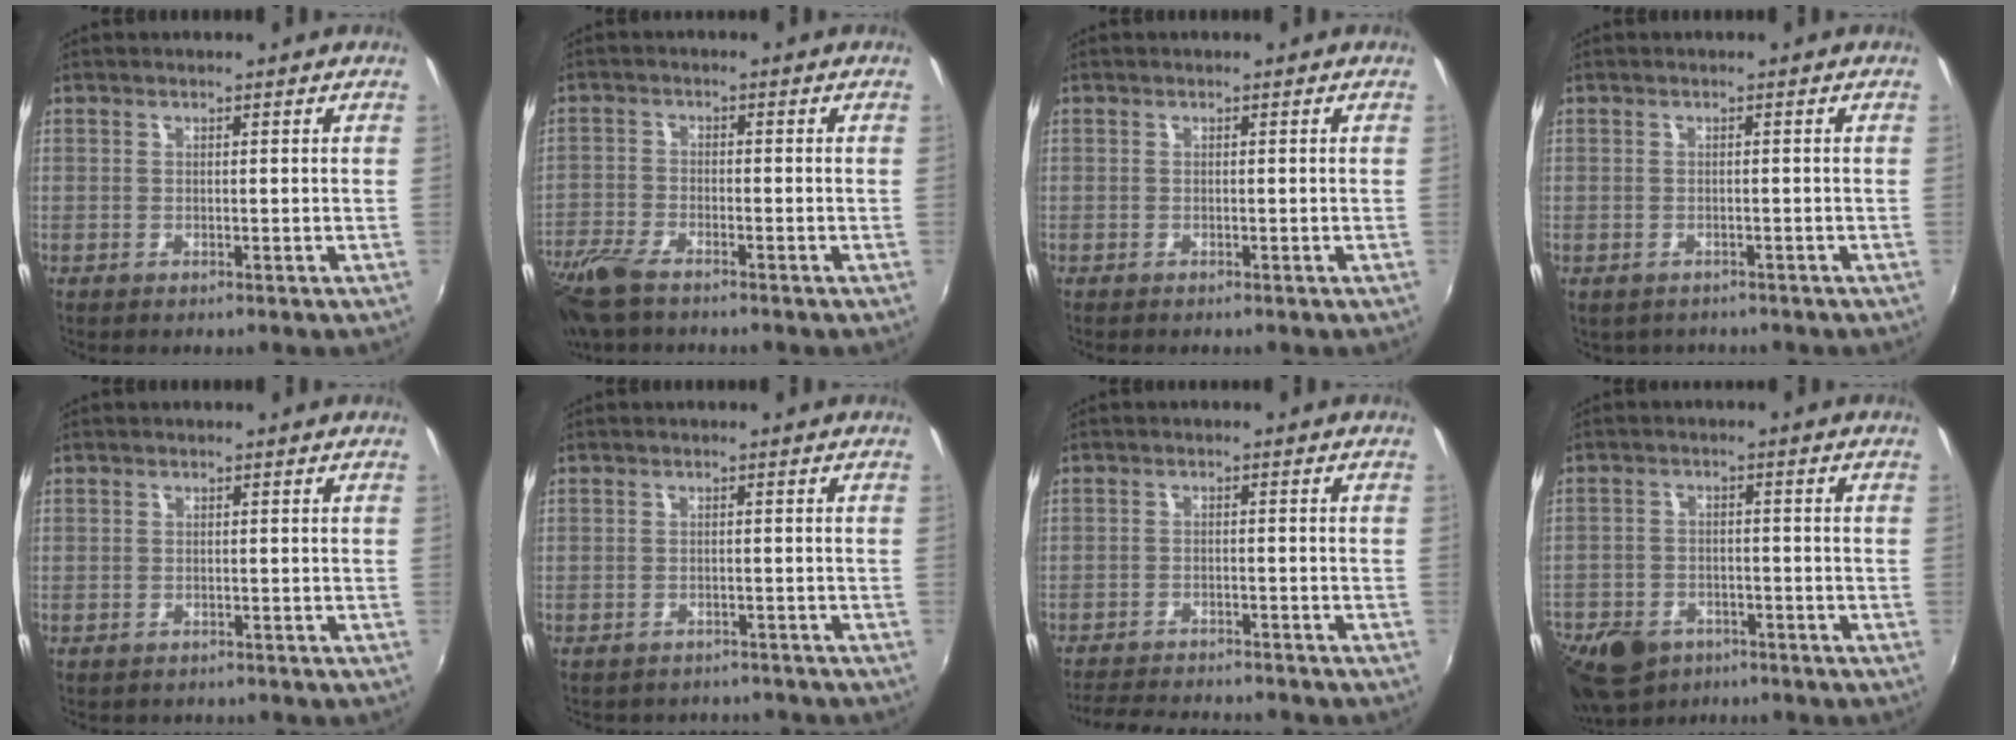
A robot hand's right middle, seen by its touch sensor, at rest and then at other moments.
{"total": 9.9, "force": [-7.7, 3.1, 5.5], "torque": [-0.143, -0.033, -0.153]}
{"total": 0.0}
{"total": 2.0, "force": [-1.4, 1.3, 0.4], "torque": [-0.013, -0.008, -0.017]}
{"total": 1.3, "force": [-0.7, 1.0, -0.1], "torque": [-0.003, 0.001, -0.009]}
{"total": 4.3, "force": [-3.5, 2.5, 0.4], "torque": [-0.008, 0.008, -0.047]}
{"total": 10.9, "force": [-10.0, 1.8, 3.9], "torque": [-0.096, -0.012, -0.152]}
{"total": 14.3, "force": [-9.1, 9.1, 6.3], "torque": [-0.175, -0.017, -0.146]}